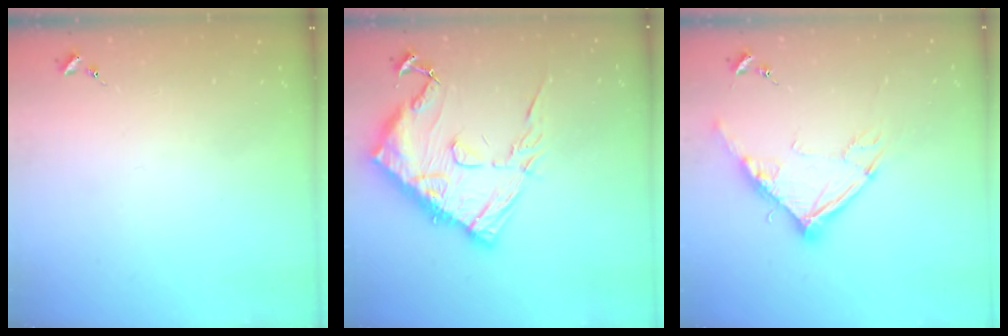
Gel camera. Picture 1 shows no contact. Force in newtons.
{"total": 18.7, "press": 18.6, "slide": 1.2}
{"total": 12.9, "press": 12.8, "slide": 1.3}